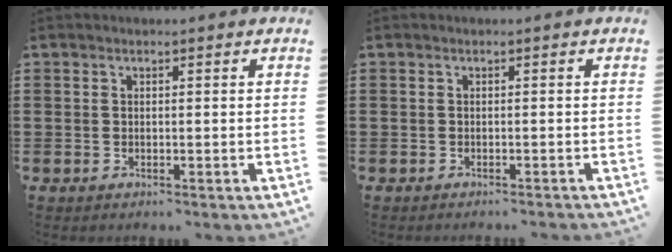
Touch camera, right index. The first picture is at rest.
{"total": 0.5, "force": [-0.5, 0.0, 0.1], "torque": [-0.004, -0.001, -0.010]}